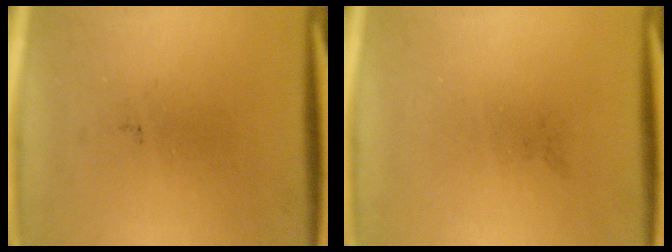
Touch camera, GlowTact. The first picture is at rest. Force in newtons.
{"total": 0.0}